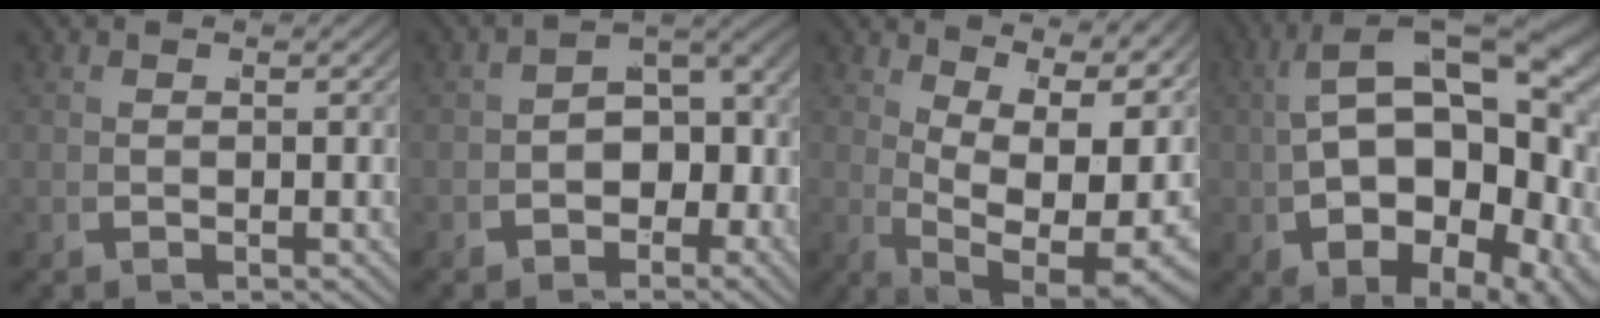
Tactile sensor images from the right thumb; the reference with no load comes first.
{"total": 4.9, "force": [-1.8, 3.4, 3.0], "torque": [-0.044, -0.015, -0.028]}
{"total": 12.4, "force": [1.2, 6.9, 10.3], "torque": [-0.175, -0.041, 0.039]}
{"total": 14.6, "force": [0.5, 8.8, 11.6], "torque": [-0.200, -0.031, 0.012]}